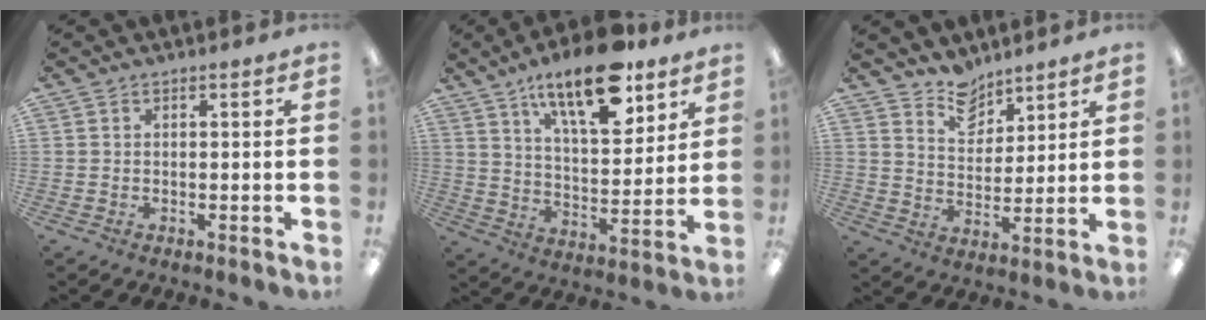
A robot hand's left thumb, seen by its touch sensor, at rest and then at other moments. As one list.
[{"total": 17.6, "force": [12.0, 6.6, 11.0], "torque": [-0.166, -0.062, 0.197]}, {"total": 8.3, "force": [7.2, 3.9, 1.1], "torque": [-0.019, -0.050, 0.137]}]